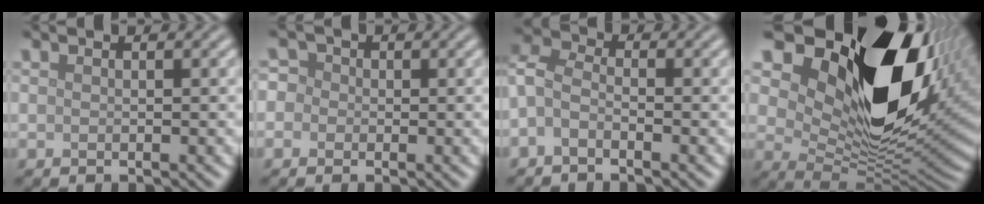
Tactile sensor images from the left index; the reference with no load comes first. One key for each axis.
{"total": 2.9, "fx": 0.5, "fy": 2.7, "fz": 1.0, "tx": 0.009, "ty": 0.023, "tz": -0.030}
{"total": 2.9, "fx": -1.2, "fy": 1.6, "fz": 2.0, "tx": -0.045, "ty": 0.005, "tz": -0.038}
{"total": 17.3, "fx": 6.8, "fy": 9.9, "fz": 12.4, "tx": -0.207, "ty": -0.006, "tz": 0.133}